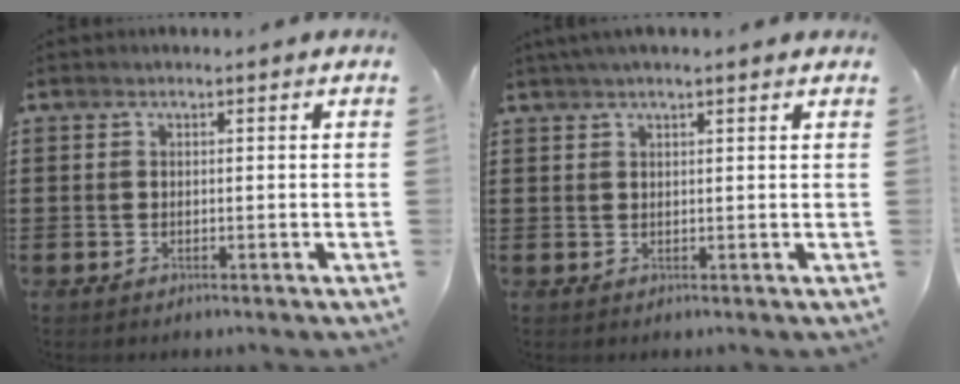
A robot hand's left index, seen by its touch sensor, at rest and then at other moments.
{"total": 1.7, "force": [1.4, 0.1, 1.1], "torque": [-0.023, 0.003, 0.025]}